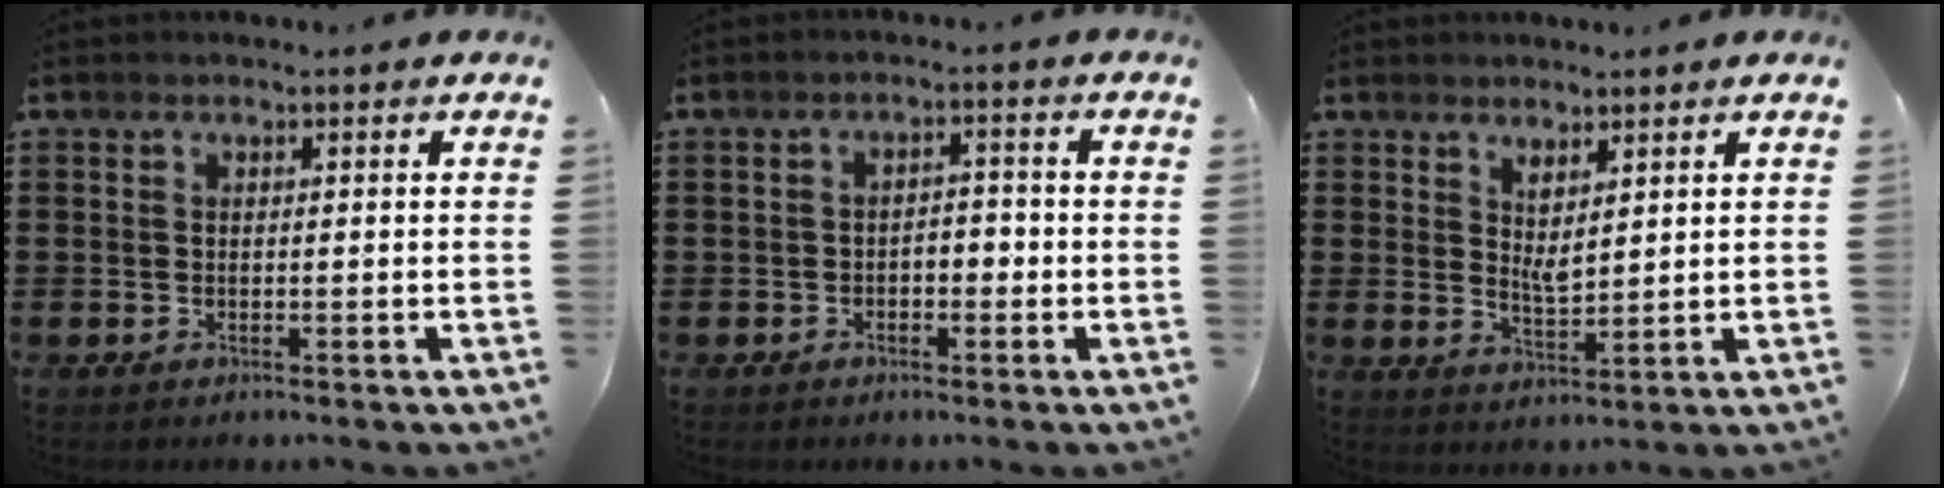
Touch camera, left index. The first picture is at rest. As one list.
[{"total": 2.5, "force": [-1.1, 1.3, 1.9], "torque": [-0.038, 0.004, -0.026]}, {"total": 3.0, "force": [2.4, 0.8, 1.7], "torque": [-0.038, -0.005, 0.043]}]